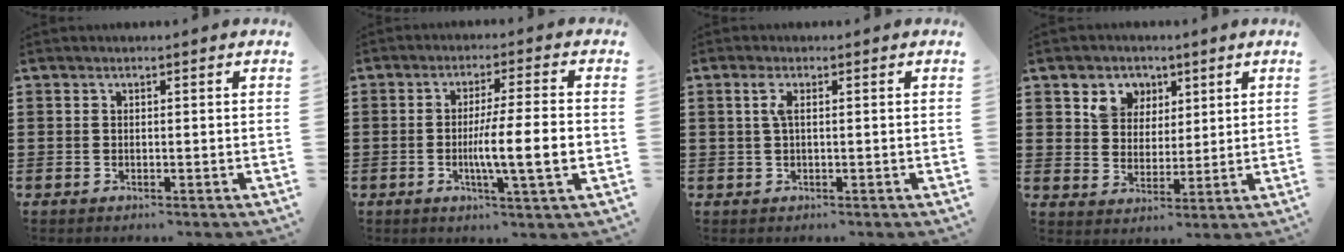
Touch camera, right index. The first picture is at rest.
{"total": 8.3, "force": [-1.7, 0.2, 8.1], "torque": [-0.143, -0.011, -0.032]}
{"total": 2.1, "force": [0.4, 0.5, 2.0], "torque": [-0.042, 0.002, 0.005]}
{"total": 5.2, "force": [2.9, 4.3, 0.7], "torque": [-0.032, 0.011, 0.053]}